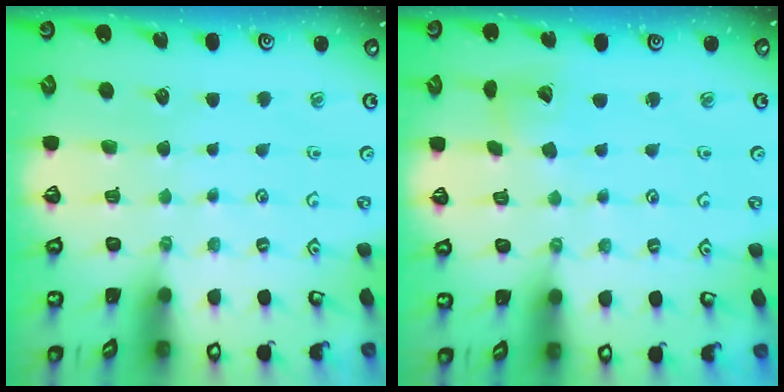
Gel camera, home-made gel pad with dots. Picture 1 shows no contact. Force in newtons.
{"total": 5.5, "press": 5.4, "slide": 0.6}